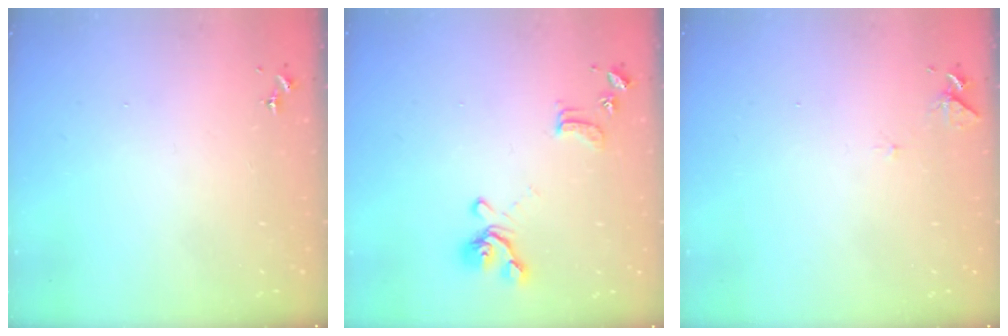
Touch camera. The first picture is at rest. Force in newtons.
{"total": 12.6, "press": 12.5, "slide": 1.4}
{"total": 6.2, "press": 6.2, "slide": 0.6}